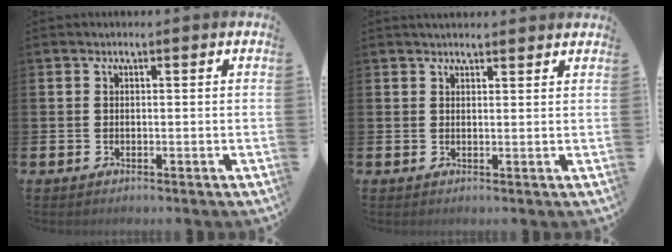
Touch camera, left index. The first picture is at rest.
{"total": 1.9, "force": [1.9, 0.2, 0.1], "torque": [0.002, -0.008, 0.034]}